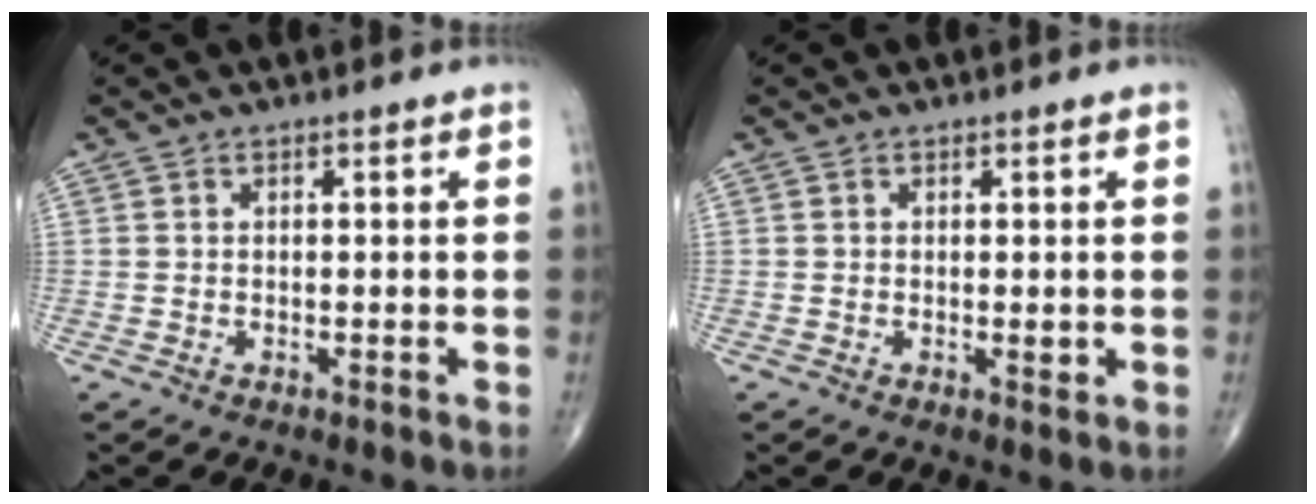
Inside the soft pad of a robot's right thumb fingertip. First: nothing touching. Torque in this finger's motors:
{"motor_torque": [2.55, 2.46, 0.71, -0.94, 0.35]}